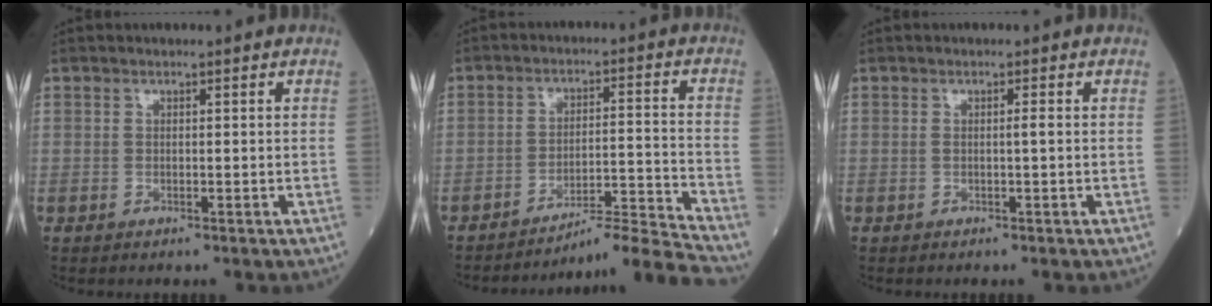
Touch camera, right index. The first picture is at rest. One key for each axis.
{"total": 10.4, "fx": -9.6, "fy": -3.9, "fz": 0.5, "tx": 0.000, "ty": 0.022, "tz": -0.159}
{"total": 0.9, "fx": -0.1, "fy": -0.2, "fz": 0.8, "tx": -0.015, "ty": 0.000, "tz": -0.002}